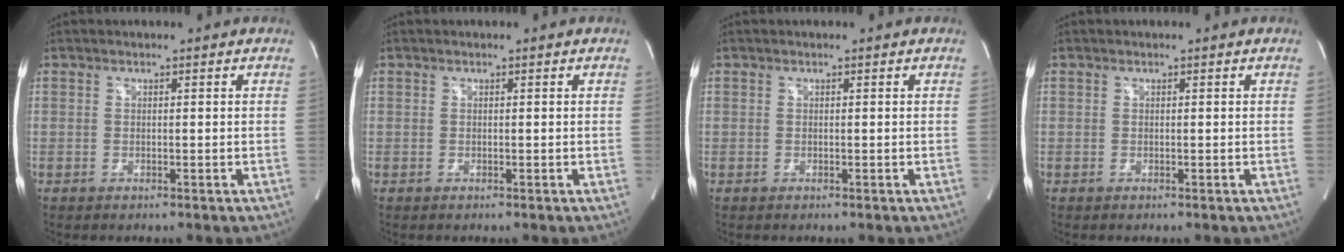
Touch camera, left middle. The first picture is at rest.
{"total": 0.0}
{"total": 0.0}
{"total": 0.0}